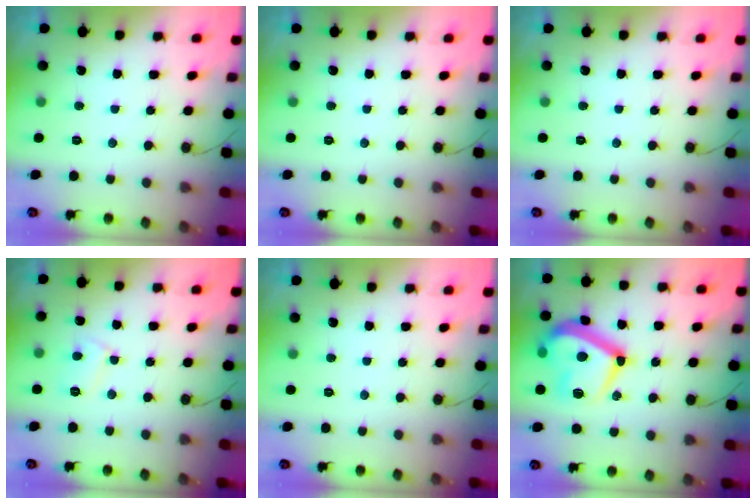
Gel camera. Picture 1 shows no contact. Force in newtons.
{"total": 0.0}
{"total": 0.0}
{"total": 5.8, "press": 5.8, "slide": 0.6}
{"total": 0.0}
{"total": 18.1, "press": 18.1, "slide": 1.0}